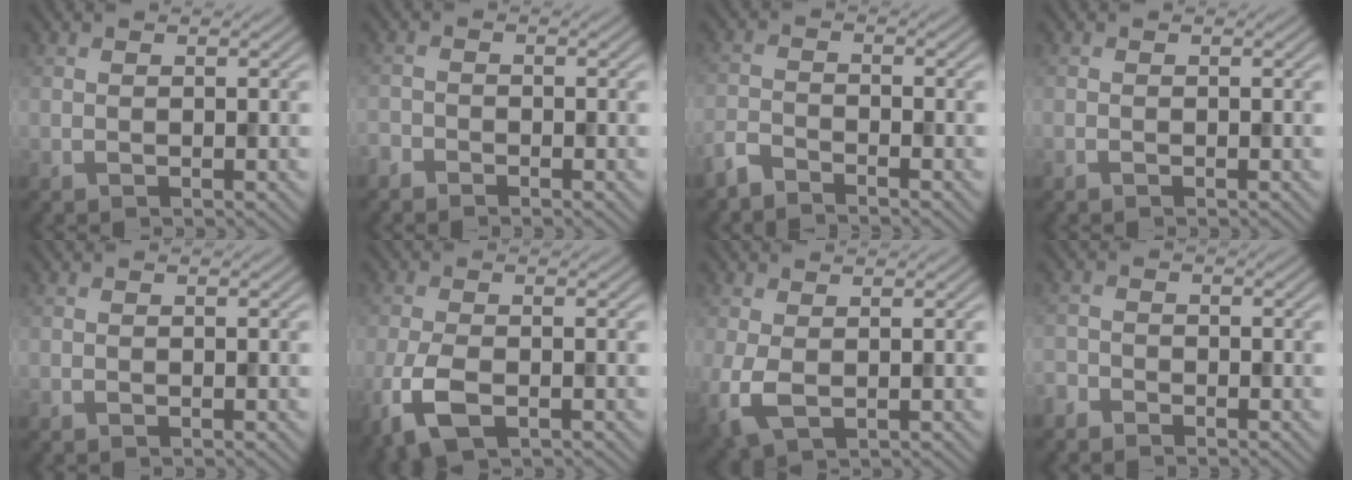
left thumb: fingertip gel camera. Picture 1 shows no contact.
{"total": 1.6, "force": [-1.5, 0.6, 0.2], "torque": [-0.004, -0.004, -0.038]}
{"total": 3.0, "force": [-2.7, 0.5, 1.0], "torque": [-0.025, -0.007, -0.067]}
{"total": 0.5, "force": [-0.4, 0.1, 0.3], "torque": [-0.005, -0.001, -0.007]}
{"total": 0.0}
{"total": 5.7, "force": [-2.4, 2.6, 4.4], "torque": [-0.107, -0.012, -0.051]}
{"total": 3.8, "force": [-0.3, 2.1, 3.1], "torque": [-0.087, -0.007, -0.005]}
{"total": 1.9, "force": [-1.8, 0.7, 0.3], "torque": [-0.005, -0.005, -0.046]}